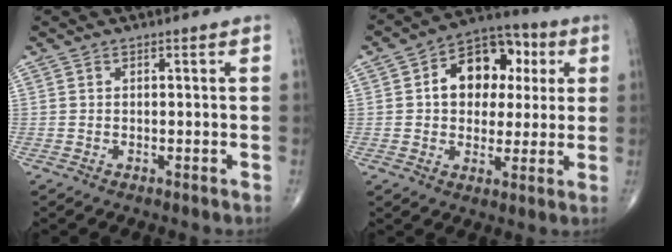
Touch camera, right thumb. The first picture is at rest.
{"total": 14.2, "force": [2.9, 10.0, 9.5], "torque": [-0.096, 0.016, 0.035]}